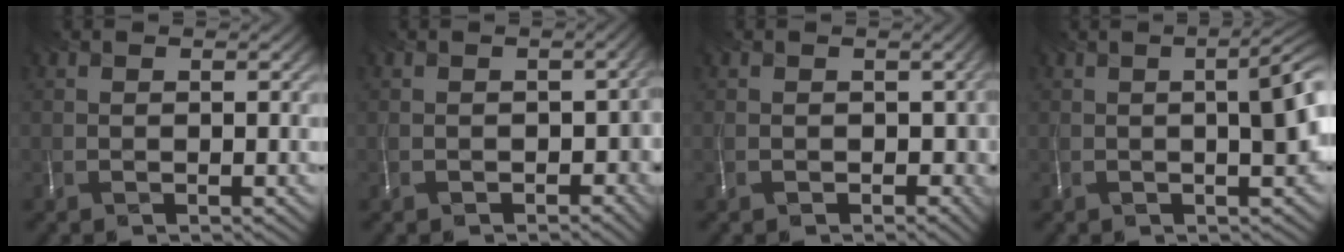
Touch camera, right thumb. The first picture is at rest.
{"total": 4.4, "force": [-2.2, 3.0, 2.3], "torque": [-0.033, -0.019, -0.035]}
{"total": 3.6, "force": [-1.2, 2.8, 2.0], "torque": [-0.032, -0.012, -0.018]}
{"total": 6.8, "force": [-0.4, 2.8, 6.2], "torque": [-0.067, 0.010, -0.013]}